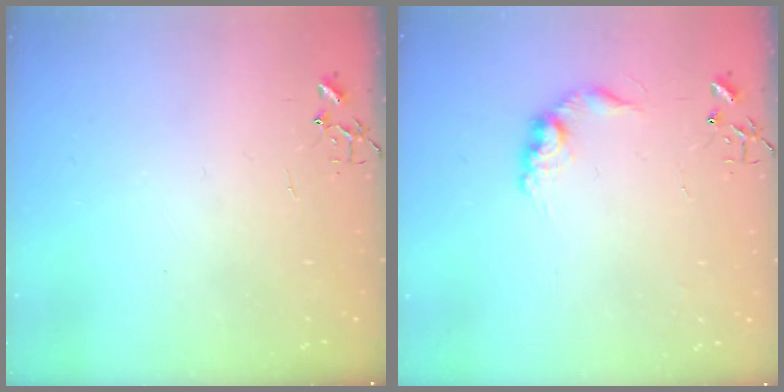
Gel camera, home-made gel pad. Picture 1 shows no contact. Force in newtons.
{"total": 9.2, "press": 9.2, "slide": 0.5}